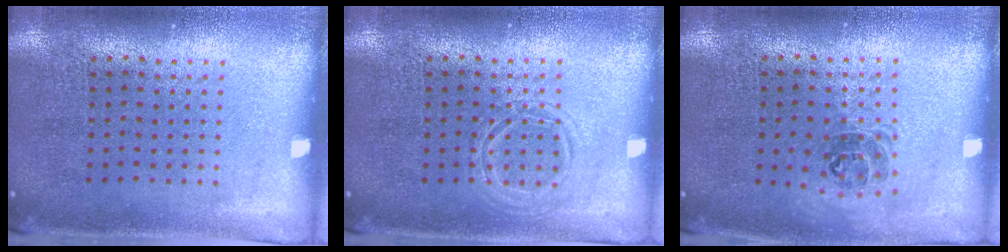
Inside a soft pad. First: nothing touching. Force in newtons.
{"total": 1.3, "press": 1.3, "slide": 0.2}
{"total": 1.1, "press": 0.9, "slide": 0.5}